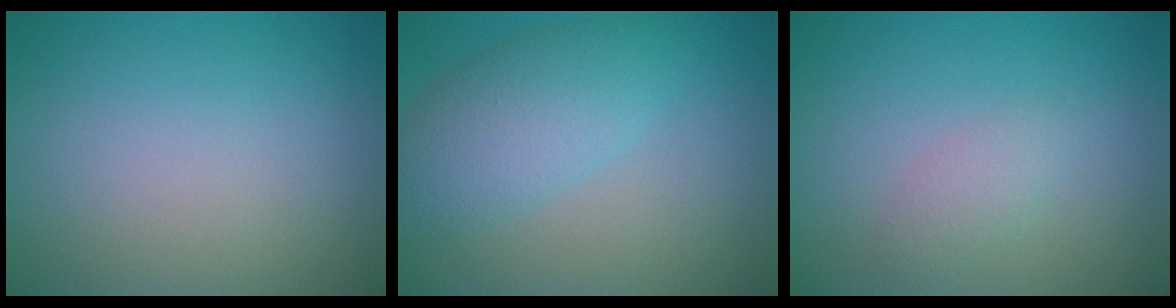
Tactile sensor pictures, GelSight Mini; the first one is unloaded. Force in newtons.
{"total": 4.7, "press": 4.7, "slide": 0.2}
{"total": 1.6, "press": 1.6, "slide": 0.0}